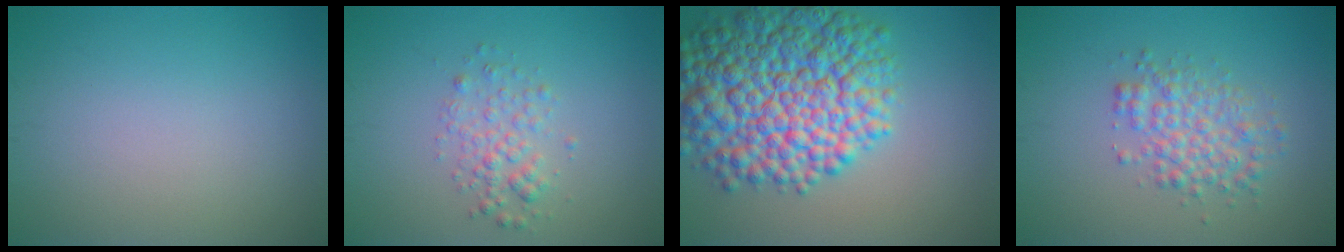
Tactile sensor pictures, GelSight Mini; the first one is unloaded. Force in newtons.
{"total": 2.2, "press": 2.2, "slide": 0.1}
{"total": 12.2, "press": 12.2, "slide": 0.2}
{"total": 3.5, "press": 3.5, "slide": 0.1}